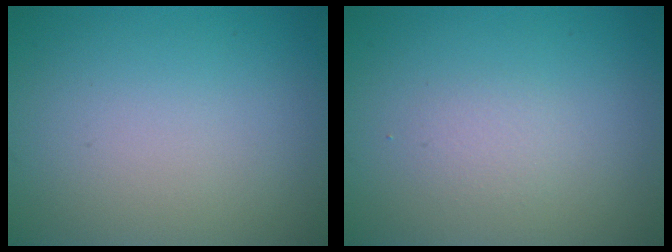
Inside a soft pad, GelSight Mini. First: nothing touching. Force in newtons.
{"total": 1.1, "press": 1.1, "slide": 0.1}